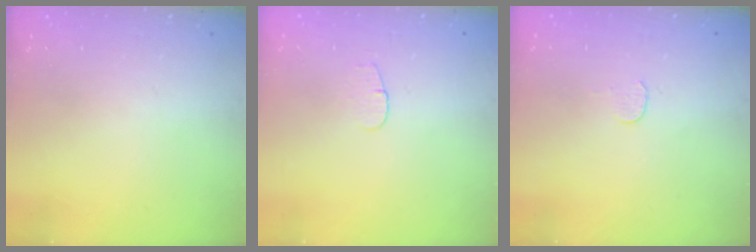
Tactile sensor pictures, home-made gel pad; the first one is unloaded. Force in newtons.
{"total": 3.6, "press": 3.6, "slide": 0.4}
{"total": 3.7, "press": 3.7, "slide": 0.3}